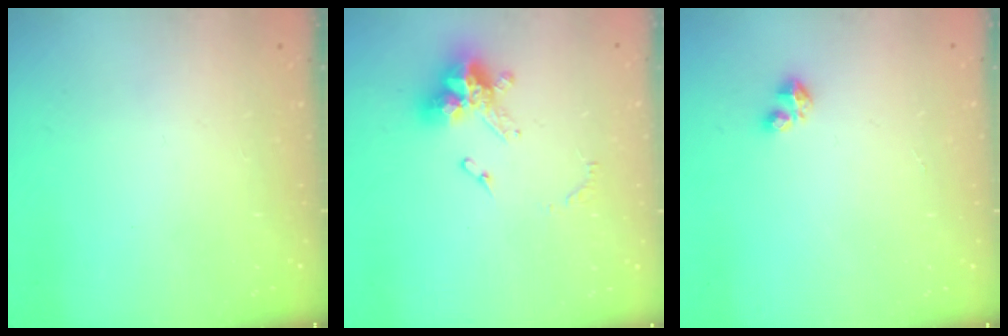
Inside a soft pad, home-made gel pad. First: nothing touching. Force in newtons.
{"total": 12.8, "press": 12.7, "slide": 1.4}
{"total": 2.9, "press": 2.9, "slide": 0.5}